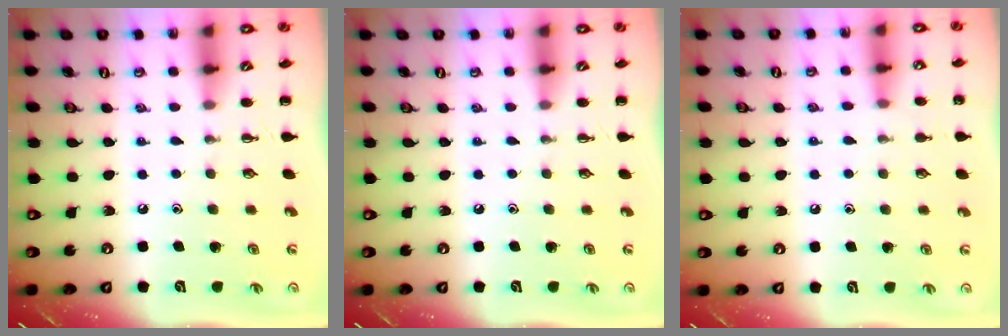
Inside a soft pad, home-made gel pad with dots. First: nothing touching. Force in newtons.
{"total": 0.0}
{"total": 4.8, "press": 4.4, "slide": 1.8}